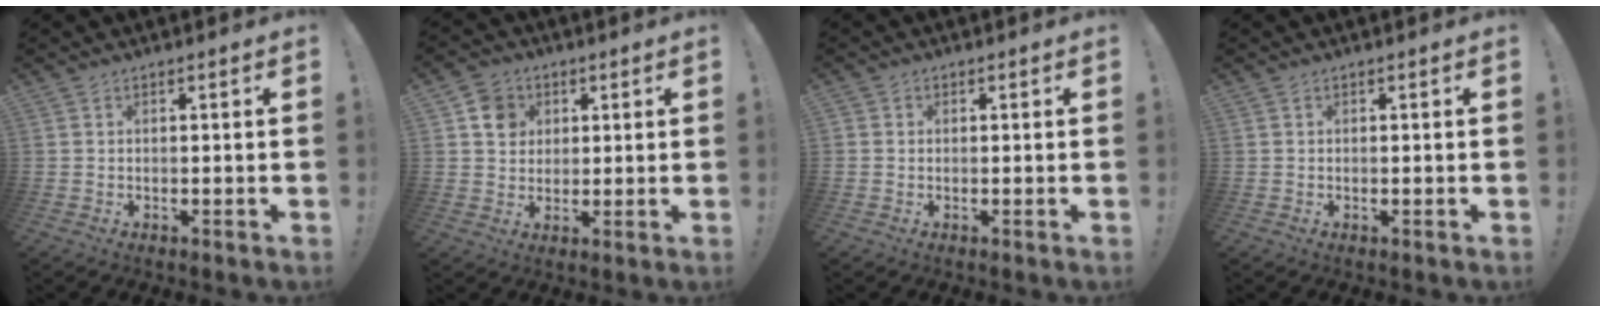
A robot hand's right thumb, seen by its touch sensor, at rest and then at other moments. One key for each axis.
{"total": 8.0, "fx": 2.8, "fy": 7.2, "fz": 2.1, "tx": -0.016, "ty": -0.009, "tz": 0.055}
{"total": 1.0, "fx": -0.2, "fy": 1.0, "fz": 0.2, "tx": -0.005, "ty": 0.004, "tz": -0.003}
{"total": 0.0}